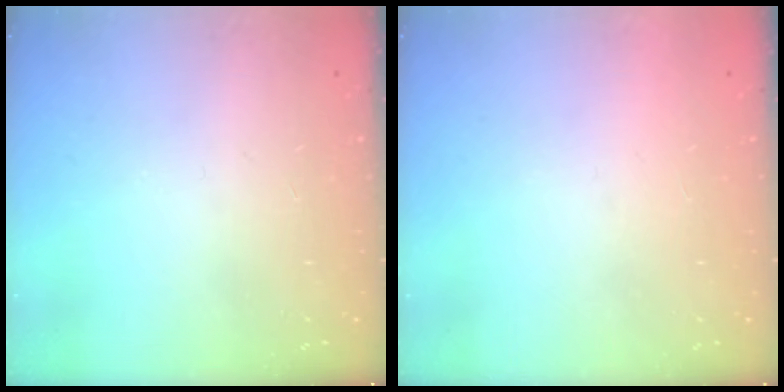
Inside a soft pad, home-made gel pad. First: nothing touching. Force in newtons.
{"total": 1.5, "press": 1.5, "slide": 0.1}